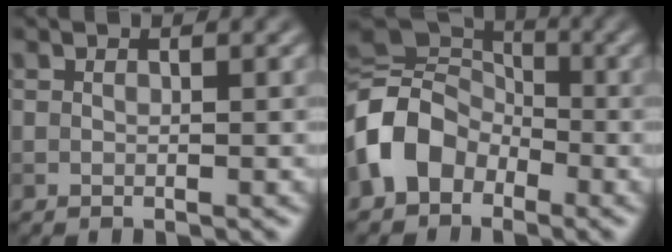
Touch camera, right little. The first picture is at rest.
{"total": 8.2, "force": [-2.8, 6.3, 4.5], "torque": [-0.092, 0.001, -0.072]}